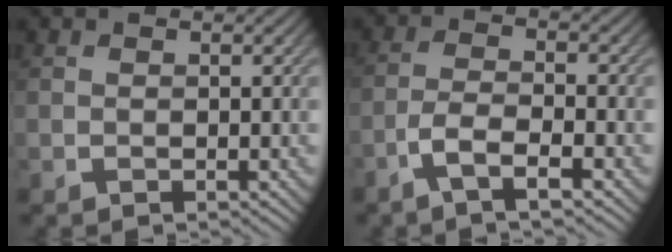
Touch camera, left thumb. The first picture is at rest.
{"total": 4.2, "force": [-2.8, 0.9, 3.1], "torque": [-0.067, 0.003, -0.067]}